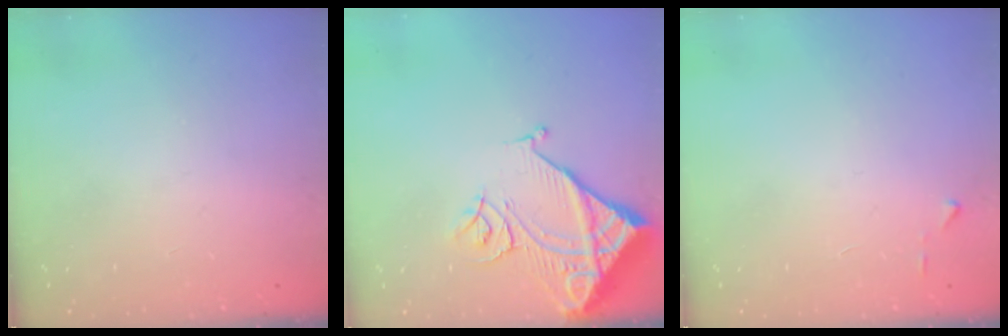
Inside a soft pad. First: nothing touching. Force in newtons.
{"total": 12.1, "press": 12.0, "slide": 1.6}
{"total": 3.7, "press": 3.7, "slide": 0.4}